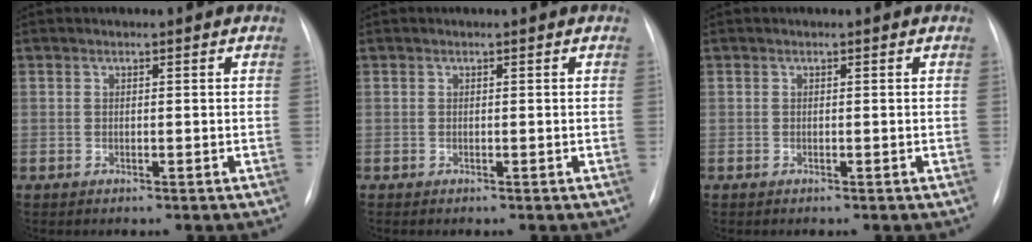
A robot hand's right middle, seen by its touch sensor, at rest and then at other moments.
{"total": 0.0}
{"total": 0.0}